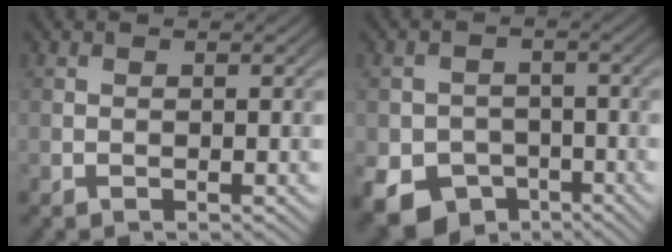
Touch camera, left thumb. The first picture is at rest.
{"total": 7.5, "force": [-3.8, 5.7, 2.9], "torque": [-0.059, -0.019, -0.068]}